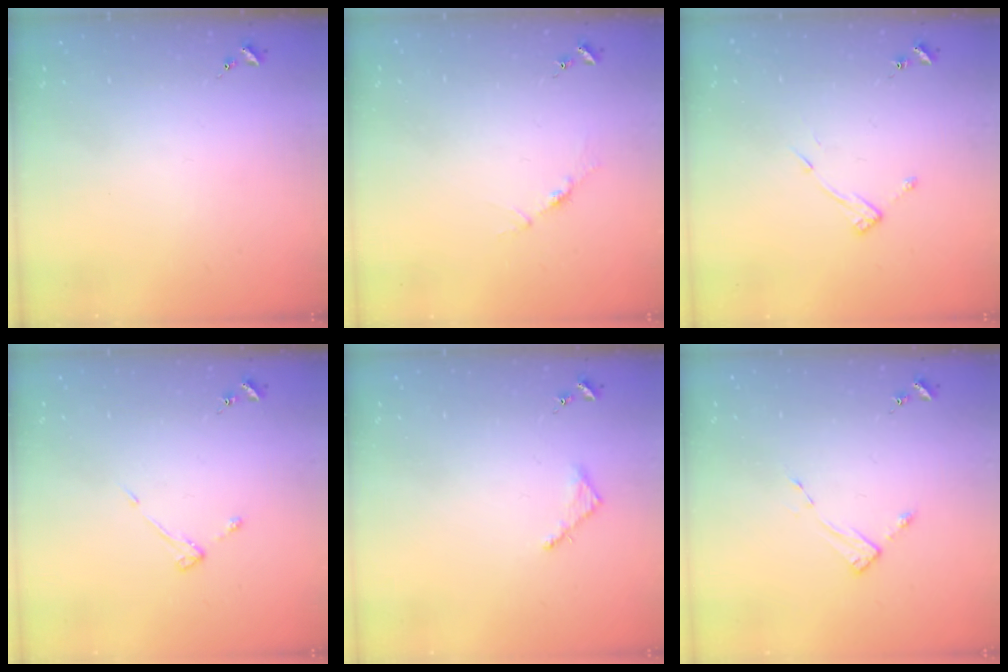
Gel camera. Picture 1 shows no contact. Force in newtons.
{"total": 3.5, "press": 3.5, "slide": 0.4}
{"total": 8.1, "press": 8.0, "slide": 0.4}
{"total": 2.8, "press": 2.8, "slide": 0.3}
{"total": 2.7, "press": 2.7, "slide": 0.3}
{"total": 2.8, "press": 2.7, "slide": 0.3}